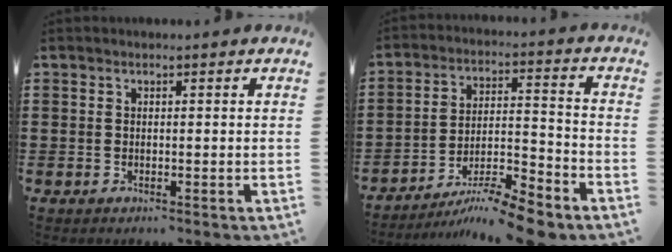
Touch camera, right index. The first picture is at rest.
{"total": 8.7, "force": [-7.6, 0.5, 4.2], "torque": [-0.065, 0.015, -0.147]}